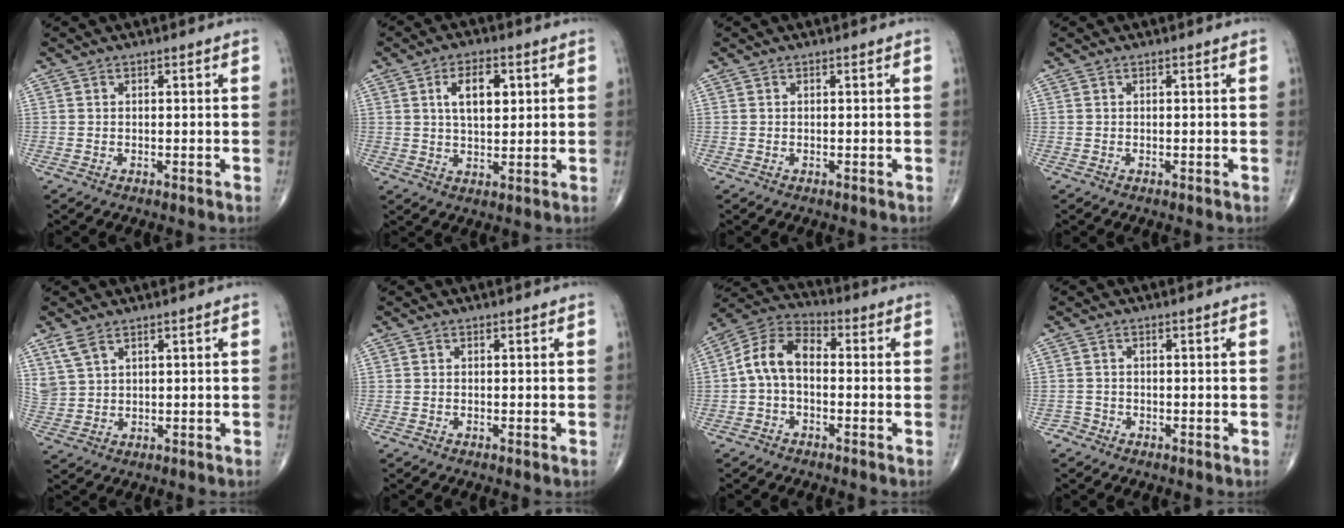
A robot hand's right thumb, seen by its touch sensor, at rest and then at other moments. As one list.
[{"total": 7.6, "force": [2.3, 3.9, 6.1], "torque": [-0.087, -0.006, 0.040]}, {"total": 0.0}, {"total": 0.0}, {"total": 4.2, "force": [2.9, 1.9, 2.3], "torque": [-0.052, -0.007, 0.072]}, {"total": 0.0}, {"total": 9.4, "force": [-0.5, 5.8, 7.3], "torque": [-0.127, 0.033, -0.026]}, {"total": 1.3, "force": [-0.9, 0.8, -0.3], "torque": [0.013, 0.004, -0.025]}]